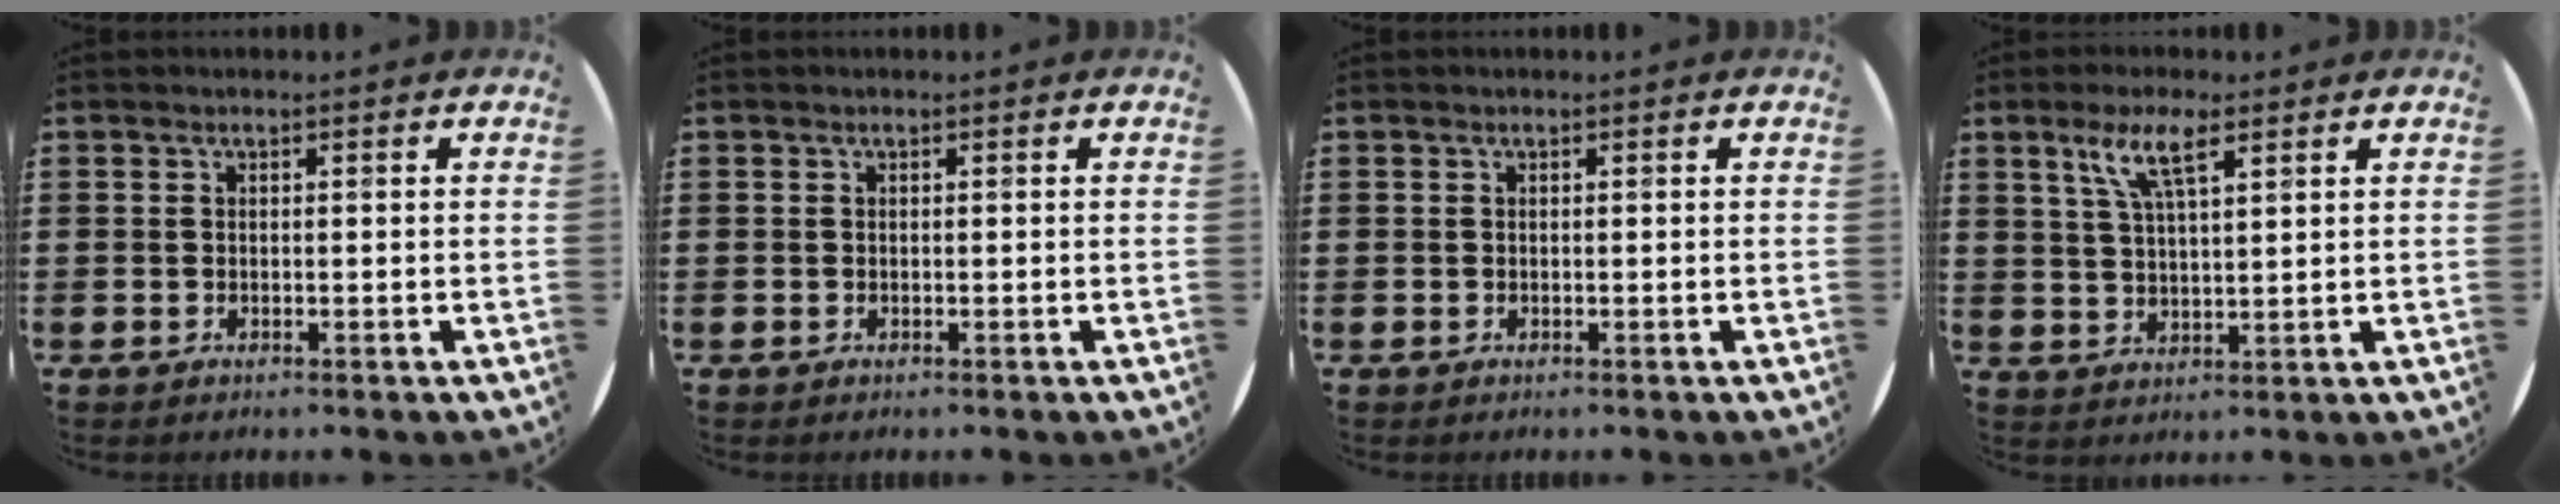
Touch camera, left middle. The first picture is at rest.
{"total": 0.0}
{"total": 0.0}
{"total": 5.9, "force": [3.7, 1.3, 4.4], "torque": [-0.096, 0.009, 0.063]}